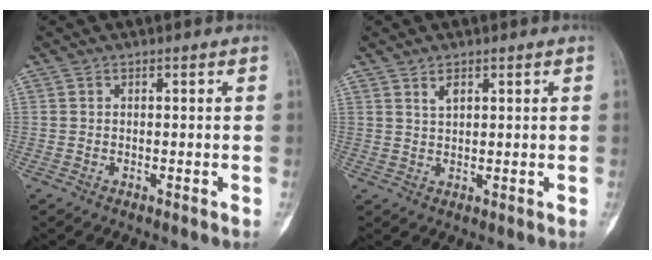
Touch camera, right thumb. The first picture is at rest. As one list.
[{"total": 2.1, "force": [1.3, 1.0, 1.4], "torque": [-0.024, -0.007, 0.028]}]